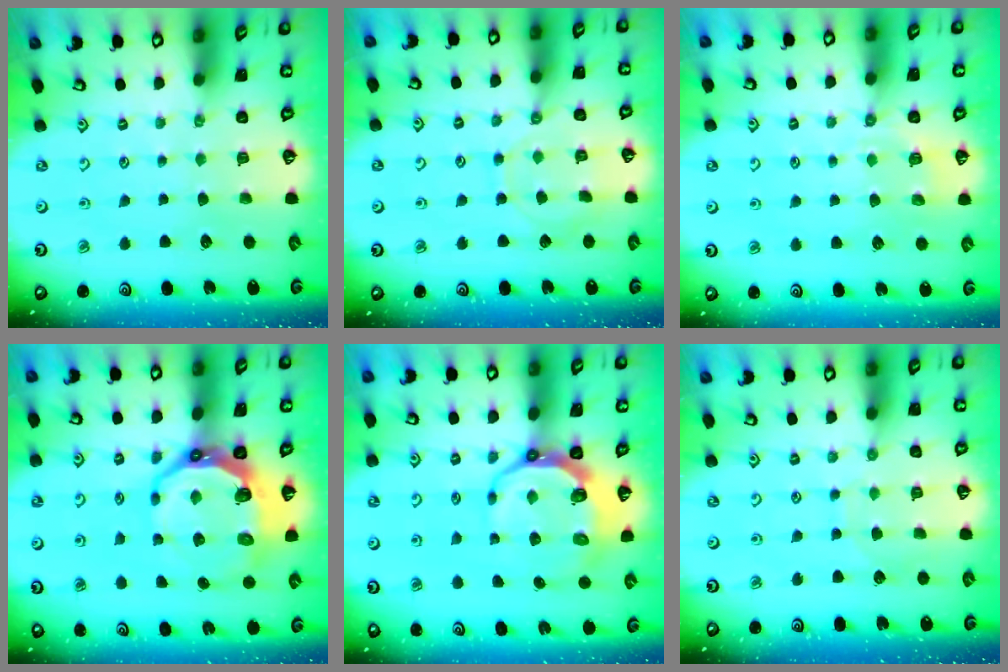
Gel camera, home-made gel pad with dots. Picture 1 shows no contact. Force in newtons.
{"total": 8.9, "press": 8.9, "slide": 1.2}
{"total": 4.8, "press": 4.6, "slide": 1.3}
{"total": 12.7, "press": 11.7, "slide": 5.0}
{"total": 10.2, "press": 9.4, "slide": 3.9}
{"total": 6.4, "press": 6.3, "slide": 0.5}